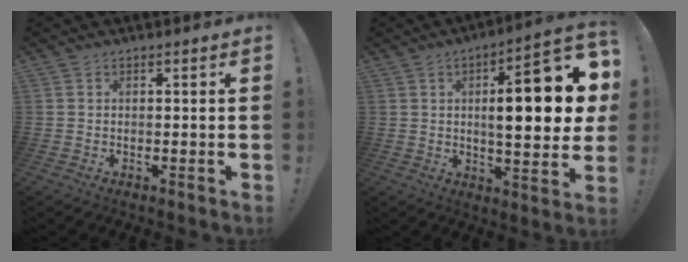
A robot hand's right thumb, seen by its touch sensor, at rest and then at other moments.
{"total": 18.3, "force": [2.5, 4.9, 17.4], "torque": [-0.239, -0.008, 0.027]}